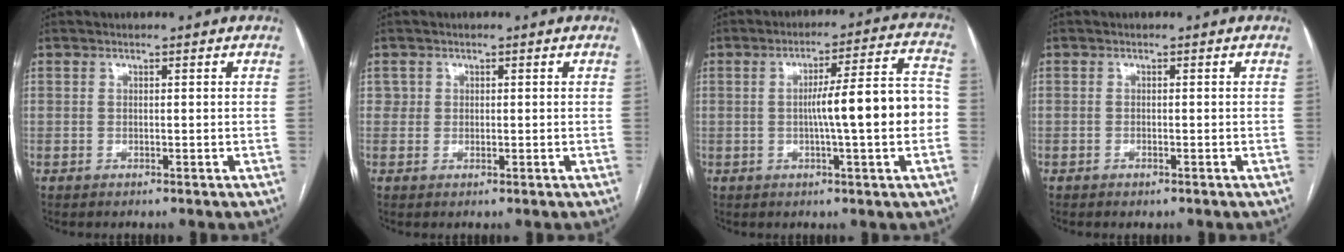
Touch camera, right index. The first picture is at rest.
{"total": 1.4, "force": [0.4, 1.3, 0.2], "torque": [0.009, 0.002, 0.002]}
{"total": 10.3, "force": [-1.3, 1.4, 10.2], "torque": [-0.139, 0.031, -0.020]}
{"total": 0.6, "force": [-0.4, 0.3, 0.3], "torque": [-0.003, 0.000, -0.004]}